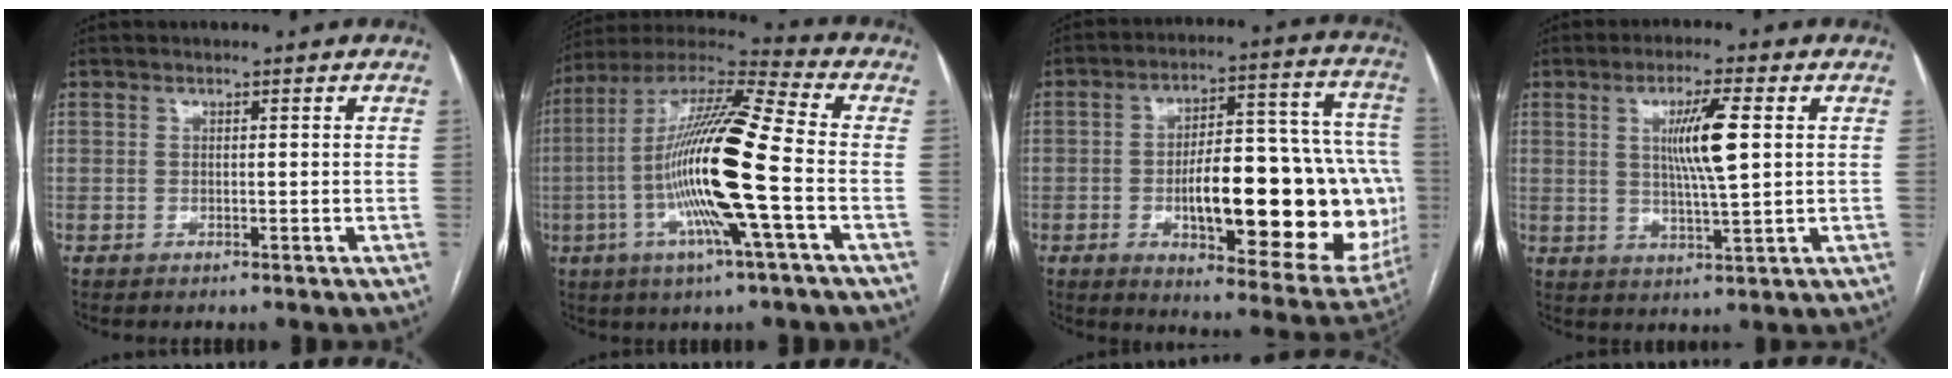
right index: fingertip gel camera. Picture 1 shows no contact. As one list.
[{"total": 19.2, "force": [-3.7, 0.5, 18.9], "torque": [-0.369, -0.006, -0.080]}, {"total": 28.2, "force": [-4.4, 8.7, 26.5], "torque": [-0.286, 0.028, -0.040]}, {"total": 8.0, "force": [1.7, 0.3, 7.8], "torque": [-0.141, -0.005, 0.031]}]